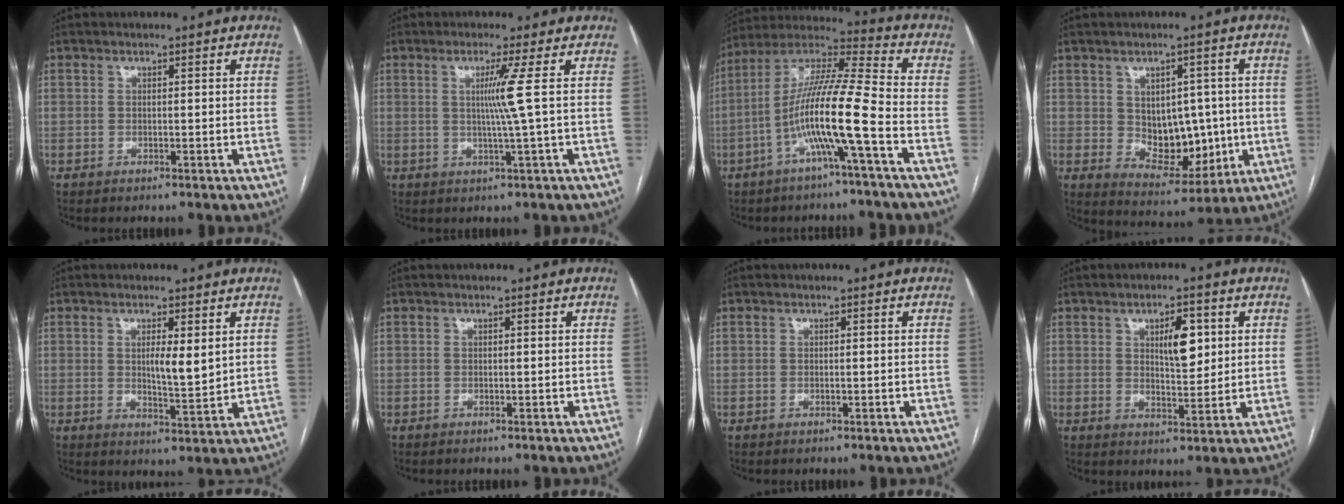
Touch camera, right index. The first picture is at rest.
{"total": 4.4, "force": [0.6, -2.1, 3.8], "torque": [-0.070, -0.008, 0.013]}
{"total": 13.6, "force": [-4.7, -0.6, 12.8], "torque": [-0.246, 0.014, -0.095]}
{"total": 9.5, "force": [0.1, 6.1, 7.2], "torque": [-0.097, 0.007, 0.021]}
{"total": 4.8, "force": [1.4, 0.8, 4.6], "torque": [-0.075, -0.013, 0.024]}
{"total": 0.0}
{"total": 0.0}
{"total": 5.9, "force": [2.0, 2.0, 5.2], "torque": [-0.083, 0.001, 0.037]}